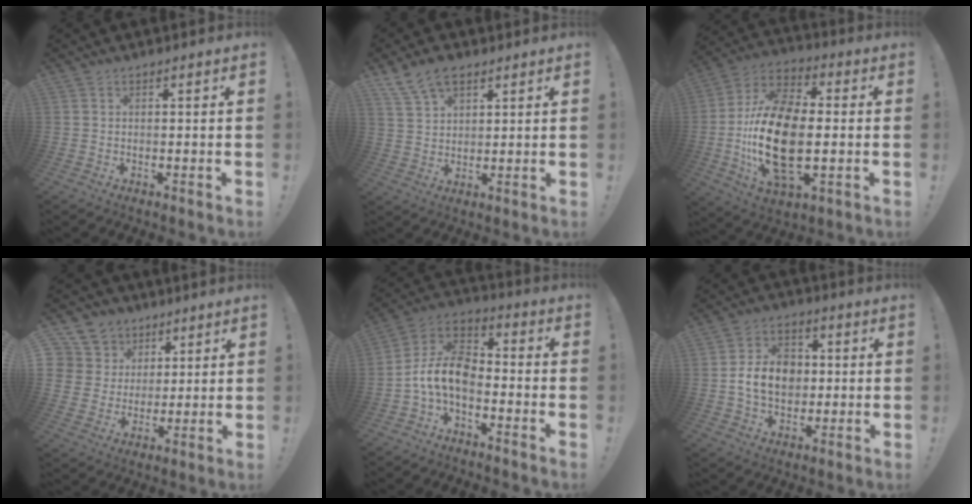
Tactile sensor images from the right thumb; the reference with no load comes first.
{"total": 8.6, "force": [5.8, 4.9, 4.1], "torque": [-0.075, -0.021, 0.113]}
{"total": 22.9, "force": [-2.5, 12.6, 18.9], "torque": [-0.368, 0.009, -0.039]}
{"total": 9.5, "force": [4.1, 8.3, 2.1], "torque": [-0.037, -0.026, 0.089]}
{"total": 12.1, "force": [-3.7, 7.6, 8.7], "torque": [-0.183, 0.028, -0.060]}
{"total": 12.1, "force": [-0.2, 9.3, 7.7], "torque": [-0.136, 0.017, 0.001]}